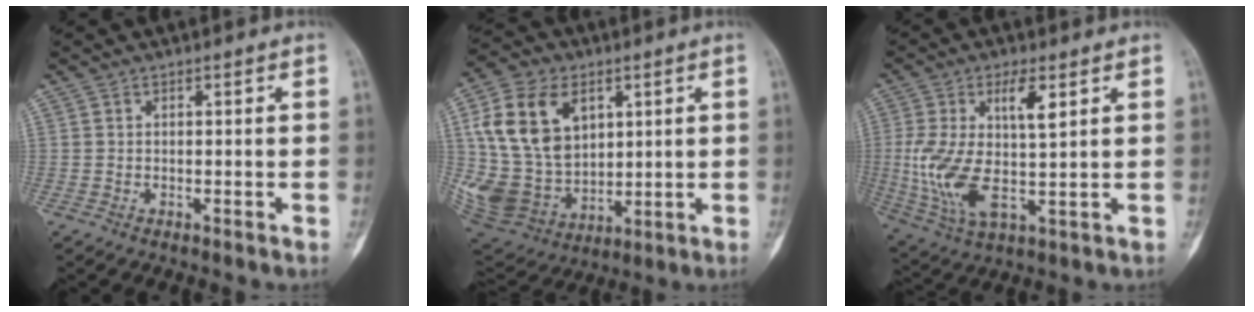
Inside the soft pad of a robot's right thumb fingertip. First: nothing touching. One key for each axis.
{"total": 20.8, "fx": 6.1, "fy": 14.9, "fz": 13.2, "tx": -0.237, "ty": -0.012, "tz": 0.131}
{"total": 14.0, "fx": 2.4, "fy": 5.0, "fz": 12.9, "tx": -0.277, "ty": -0.003, "tz": 0.055}